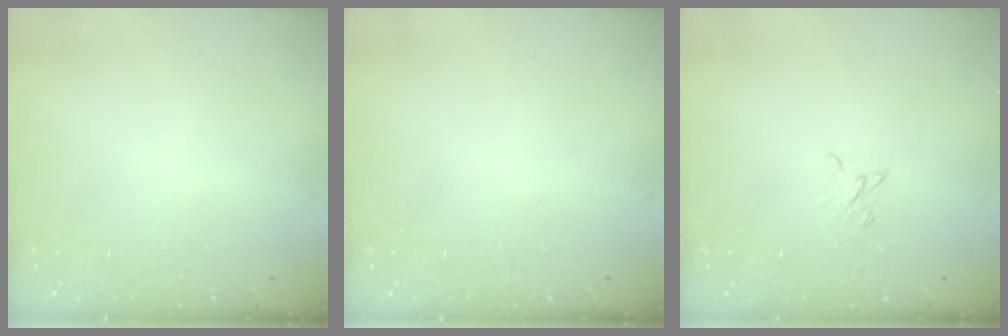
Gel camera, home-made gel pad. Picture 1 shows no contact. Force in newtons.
{"total": 0.0}
{"total": 2.1, "press": 2.1, "slide": 0.3}